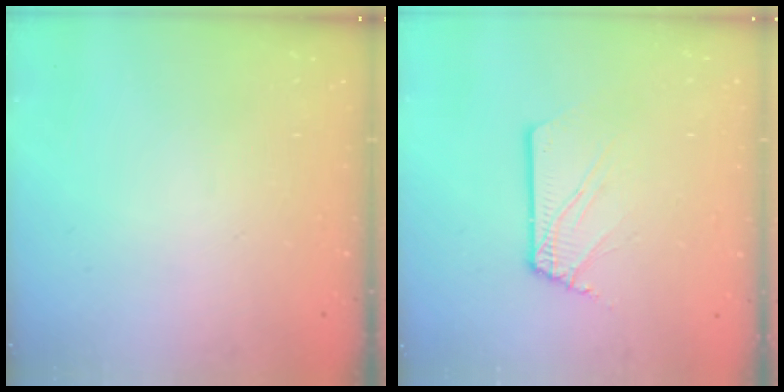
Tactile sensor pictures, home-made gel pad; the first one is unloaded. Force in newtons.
{"total": 2.5, "press": 2.5, "slide": 0.3}